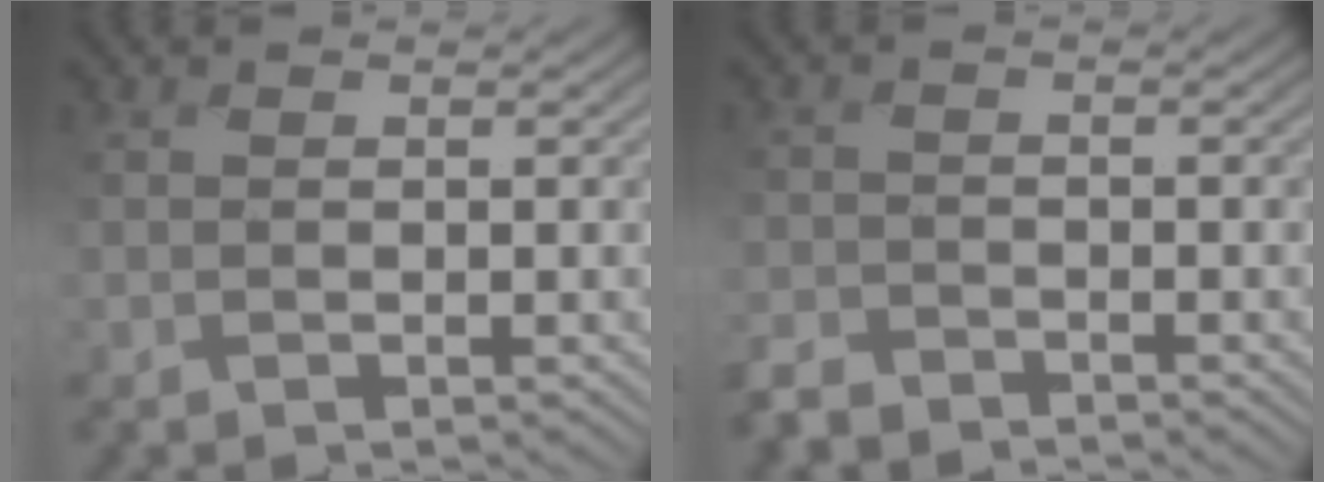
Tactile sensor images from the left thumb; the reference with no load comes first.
{"total": 3.4, "force": [-3.2, 1.1, 0.7], "torque": [-0.014, -0.011, -0.072]}